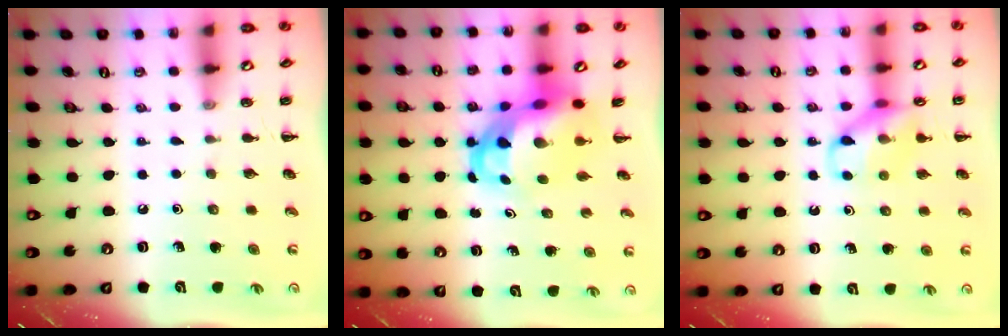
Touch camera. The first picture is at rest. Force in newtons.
{"total": 8.0, "press": 7.7, "slide": 2.0}
{"total": 13.2, "press": 13.2, "slide": 1.2}